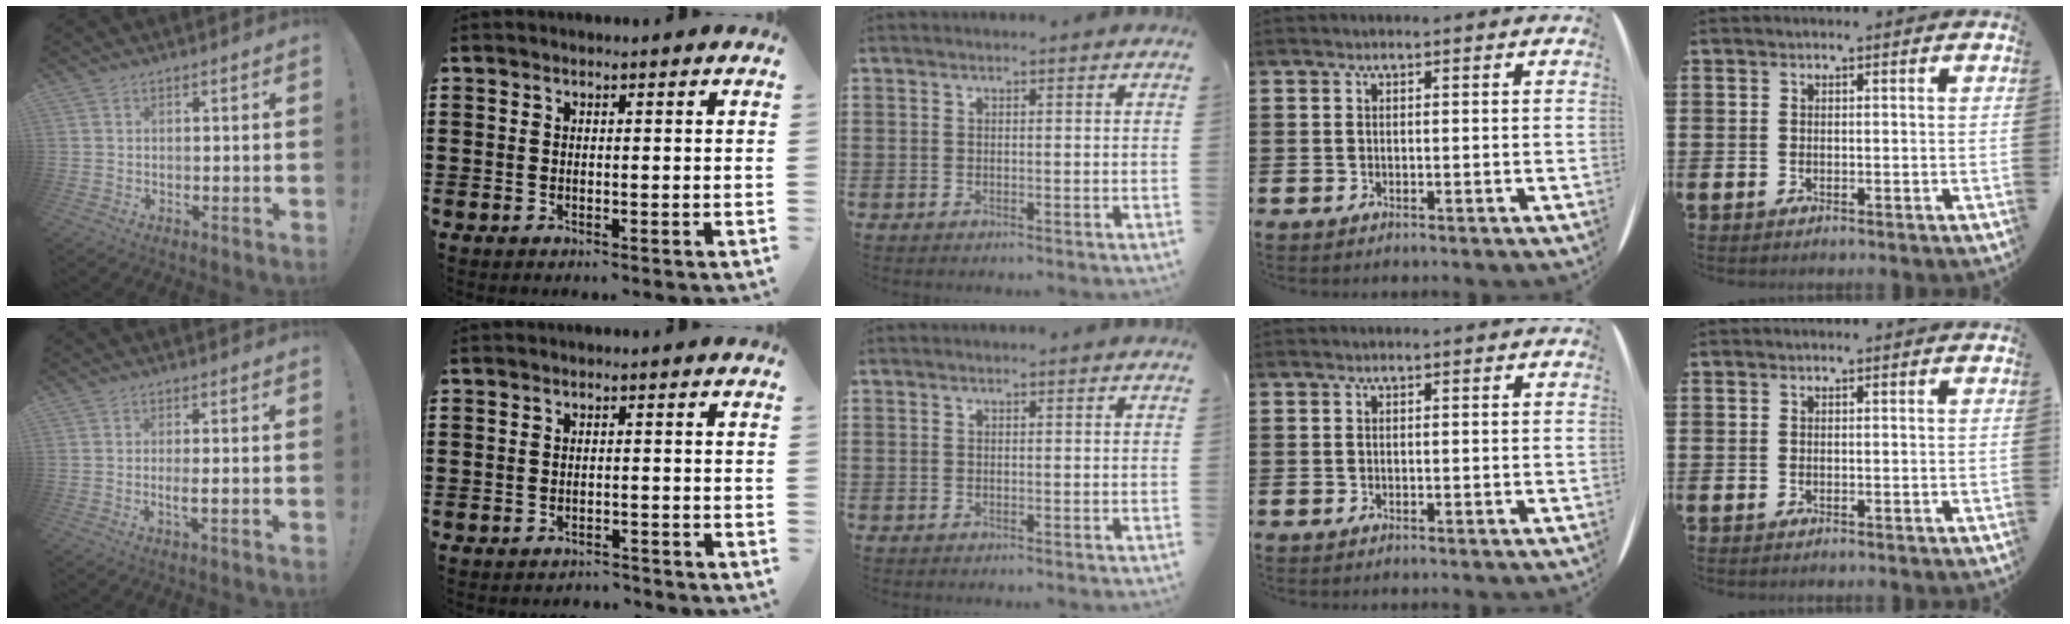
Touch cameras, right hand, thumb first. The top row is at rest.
{"thumb": {"total": 2.4, "force": [-0.2, 0.0, 2.4], "torque": [-0.034, -0.007, -0.007]}, "index": {"total": 1.6, "force": [-1.6, 0.1, 0.0], "torque": [-0.006, -0.001, -0.034]}}